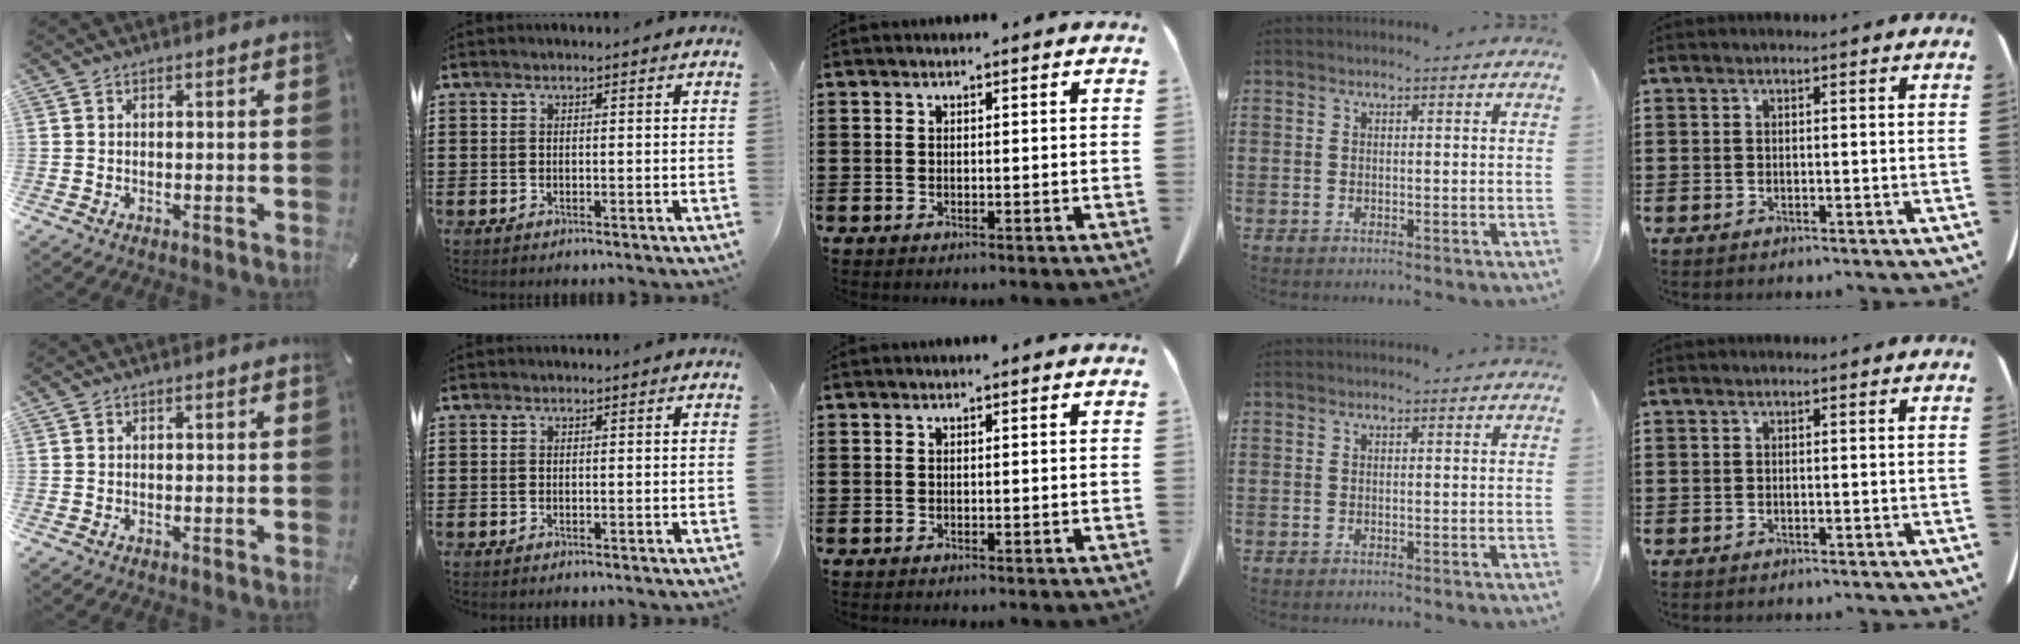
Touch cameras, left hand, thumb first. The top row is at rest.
{}